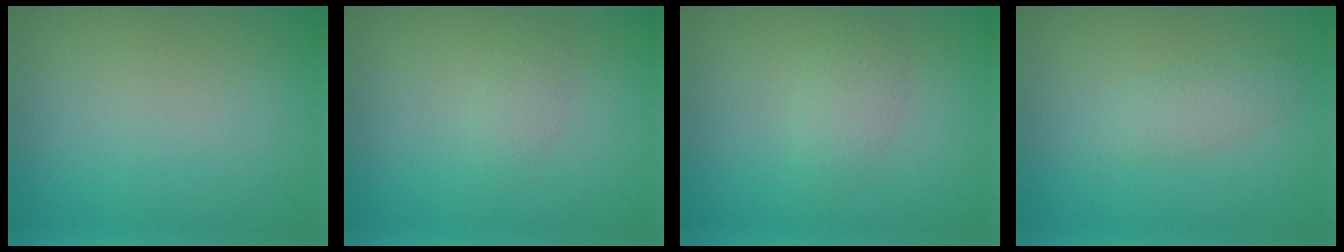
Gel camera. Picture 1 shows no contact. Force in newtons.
{"total": 1.2, "press": 1.2, "slide": 0.0}
{"total": 2.3, "press": 2.3, "slide": 0.0}
{"total": 1.8, "press": 1.8, "slide": 0.0}